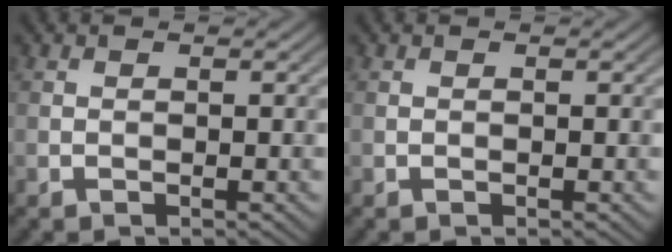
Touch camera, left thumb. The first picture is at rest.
{"total": 0.0}